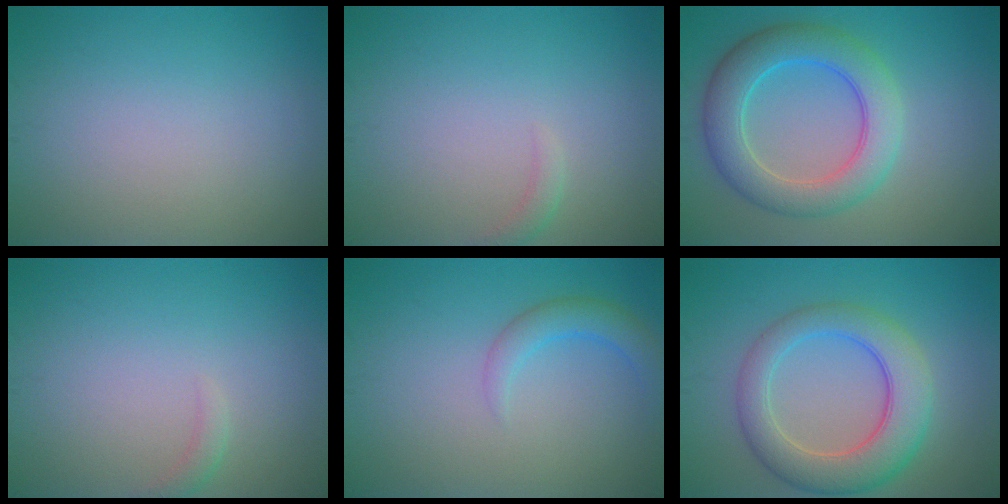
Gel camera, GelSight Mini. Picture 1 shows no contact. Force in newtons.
{"total": 1.0, "press": 0.9, "slide": 0.2}
{"total": 6.6, "press": 6.6, "slide": 0.1}
{"total": 1.0, "press": 0.9, "slide": 0.2}
{"total": 2.4, "press": 2.4, "slide": 0.3}
{"total": 6.8, "press": 6.8, "slide": 0.3}